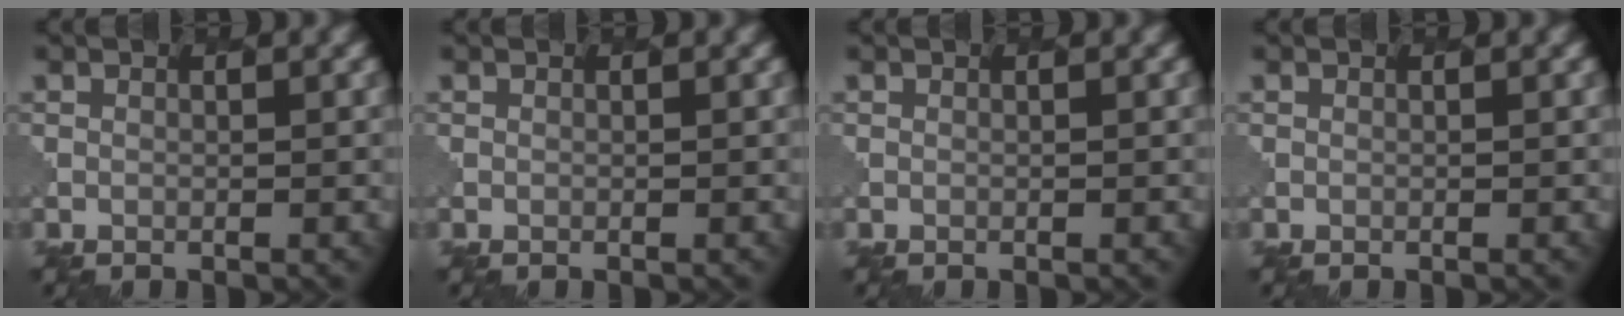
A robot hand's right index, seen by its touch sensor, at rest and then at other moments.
{"total": 0.0}
{"total": 0.0}
{"total": 0.0}